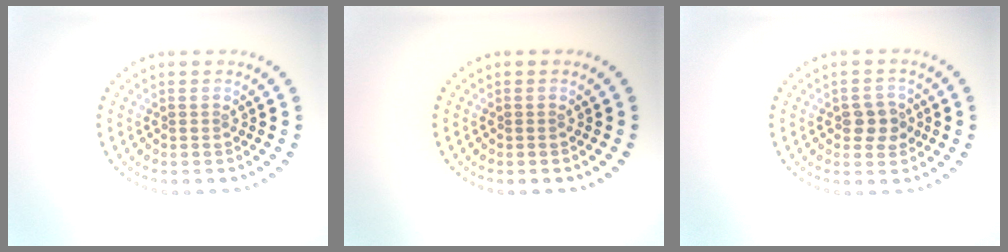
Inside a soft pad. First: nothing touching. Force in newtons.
{"total": 0.0}
{"total": 2.3, "press": 2.3, "slide": 0.5}